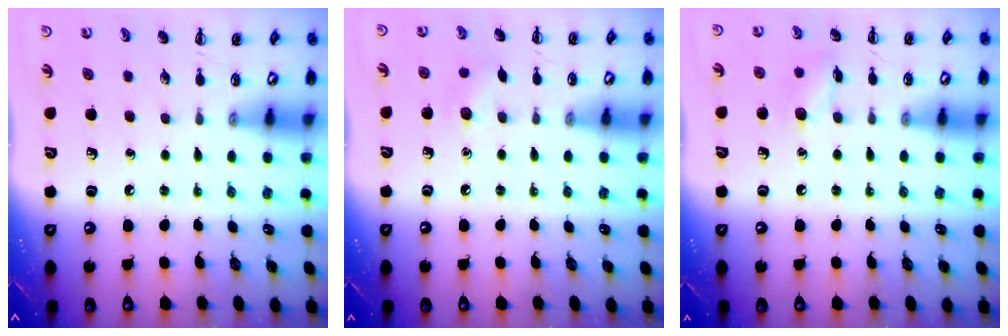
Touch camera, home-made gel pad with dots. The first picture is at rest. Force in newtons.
{"total": 5.6, "press": 5.4, "slide": 1.4}
{"total": 7.4, "press": 7.3, "slide": 0.8}